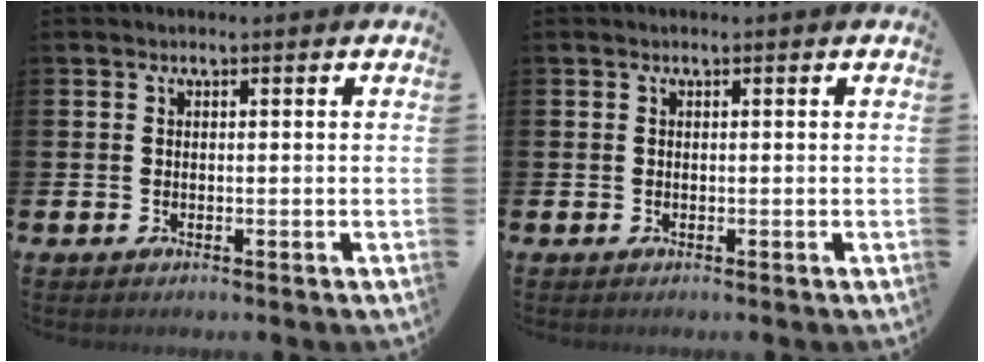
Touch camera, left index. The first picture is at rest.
{"total": 0.0}